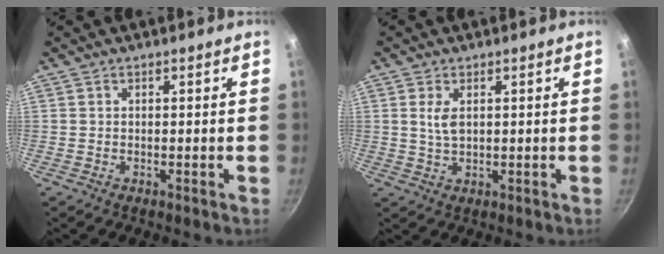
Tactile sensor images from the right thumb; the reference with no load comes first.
{"total": 3.7, "force": [1.0, 2.0, 2.9], "torque": [-0.053, -0.006, 0.020]}